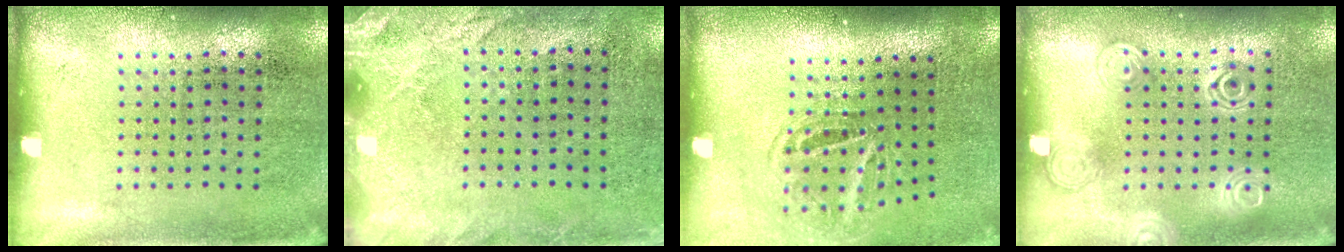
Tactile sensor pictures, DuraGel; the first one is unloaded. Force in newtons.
{"total": 2.5, "press": 1.9, "slide": 1.6}
{"total": 1.7, "press": 1.1, "slide": 1.3}
{"total": 1.3, "press": 1.3, "slide": 0.2}